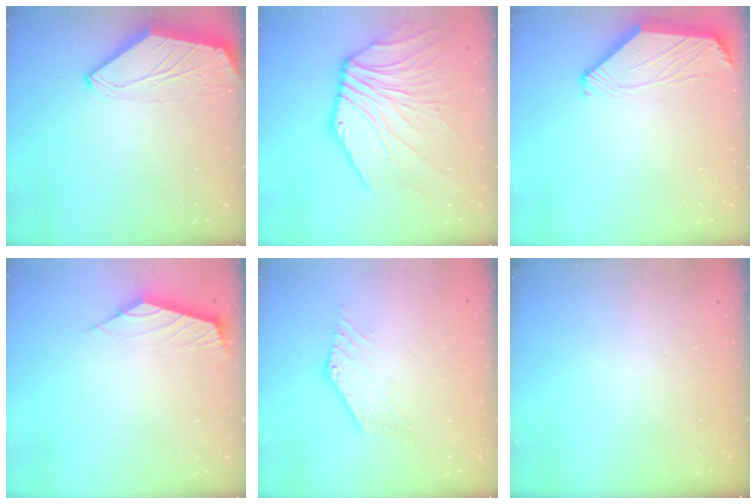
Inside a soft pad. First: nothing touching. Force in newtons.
{"total": 12.4, "press": 12.1, "slide": 2.2}
{"total": 0.0}
{"total": 2.5, "press": 2.4, "slide": 0.6}
{"total": 1.5, "press": 1.5, "slide": 0.3}
{"total": 0.0}